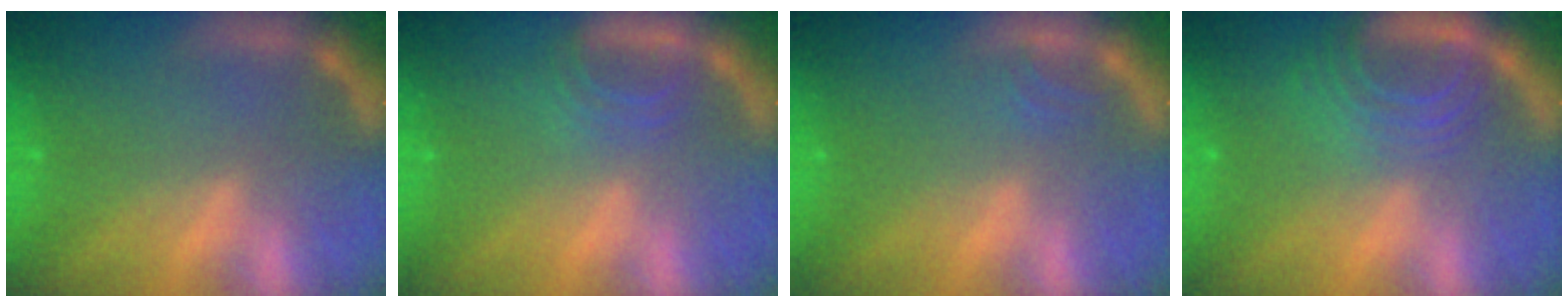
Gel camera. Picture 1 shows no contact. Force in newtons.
{"total": 2.9}
{"total": 0.9}
{"total": 7.0}